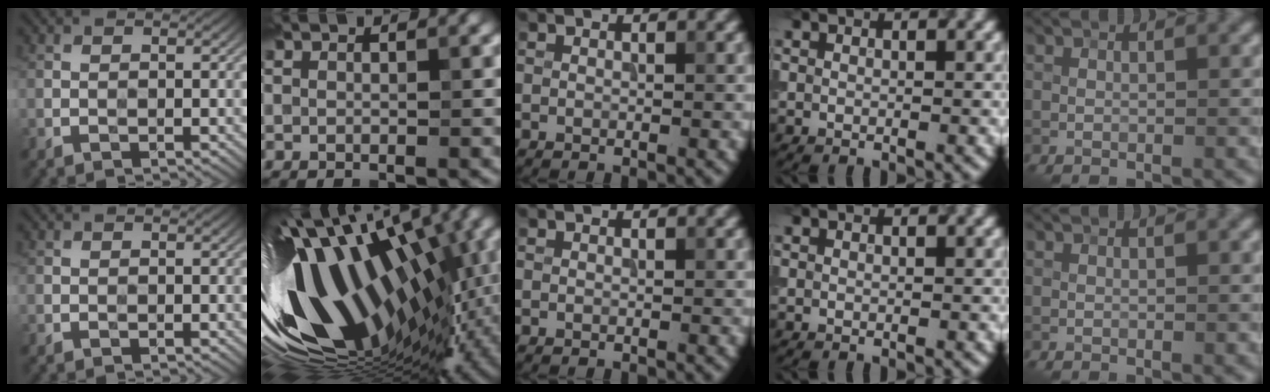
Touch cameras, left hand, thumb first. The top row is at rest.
{"index": {"total": 17.4, "force": [-0.6, 9.0, 14.9], "torque": [-0.270, -0.016, -0.003]}}